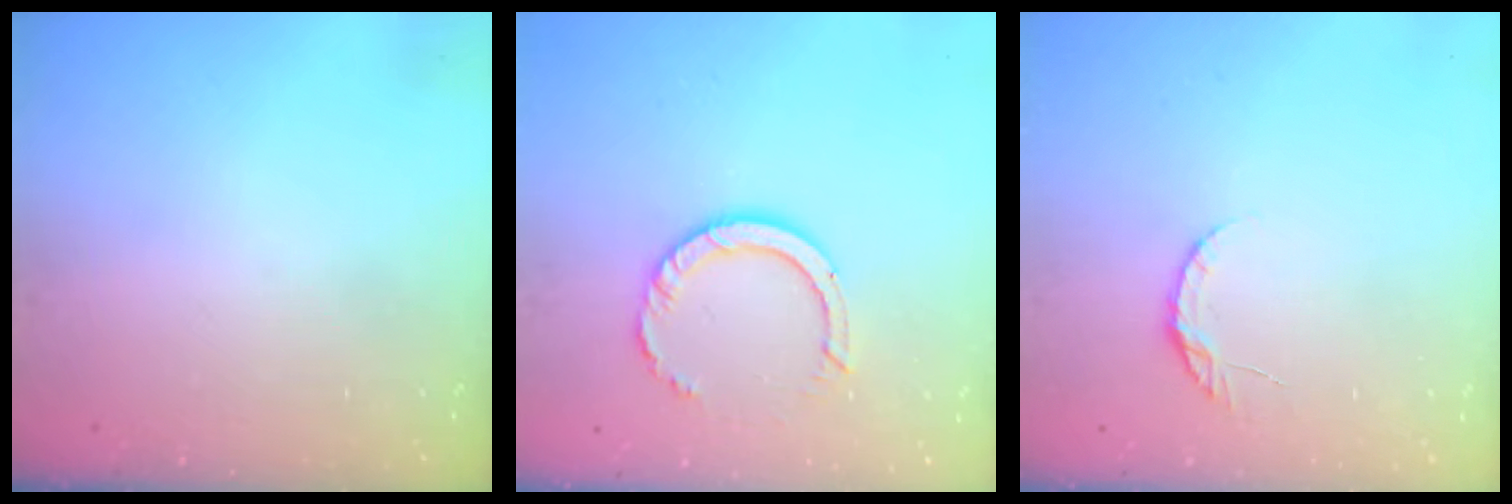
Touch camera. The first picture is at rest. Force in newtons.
{"total": 8.3, "press": 8.2, "slide": 0.6}
{"total": 5.1, "press": 5.0, "slide": 0.7}